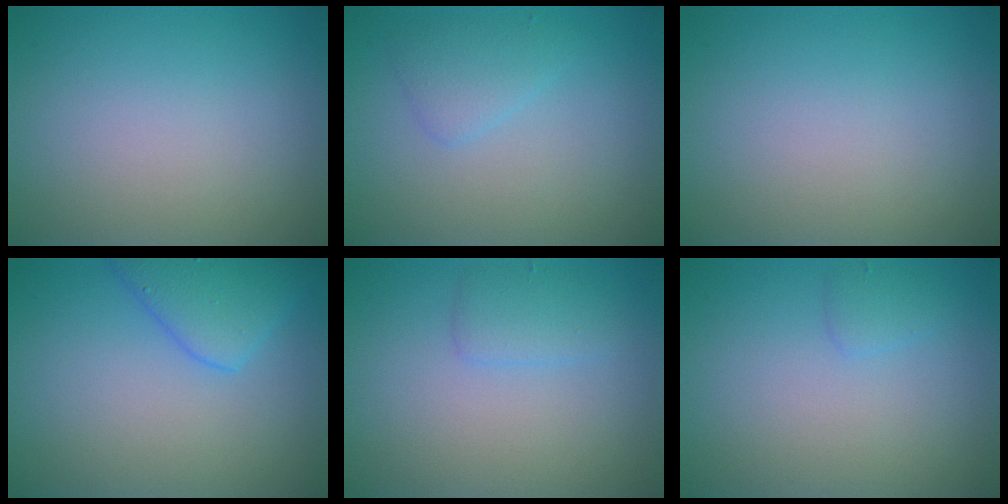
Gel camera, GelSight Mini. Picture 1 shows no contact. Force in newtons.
{"total": 1.9, "press": 1.9, "slide": 0.0}
{"total": 0.0}
{"total": 2.9, "press": 2.9, "slide": 0.0}
{"total": 1.7, "press": 1.7, "slide": 0.1}
{"total": 1.1, "press": 1.1, "slide": 0.1}